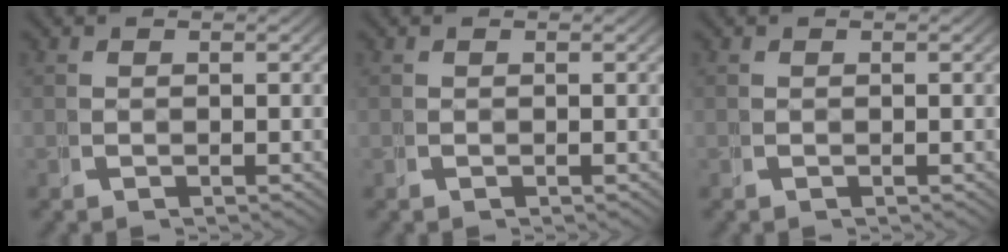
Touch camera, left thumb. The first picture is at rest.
{"total": 0.0}
{"total": 0.0}